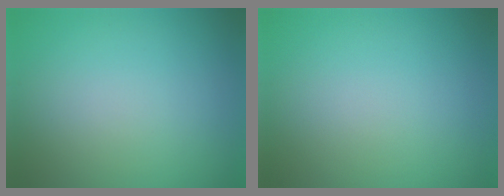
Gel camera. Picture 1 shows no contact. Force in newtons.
{"total": 0.0}